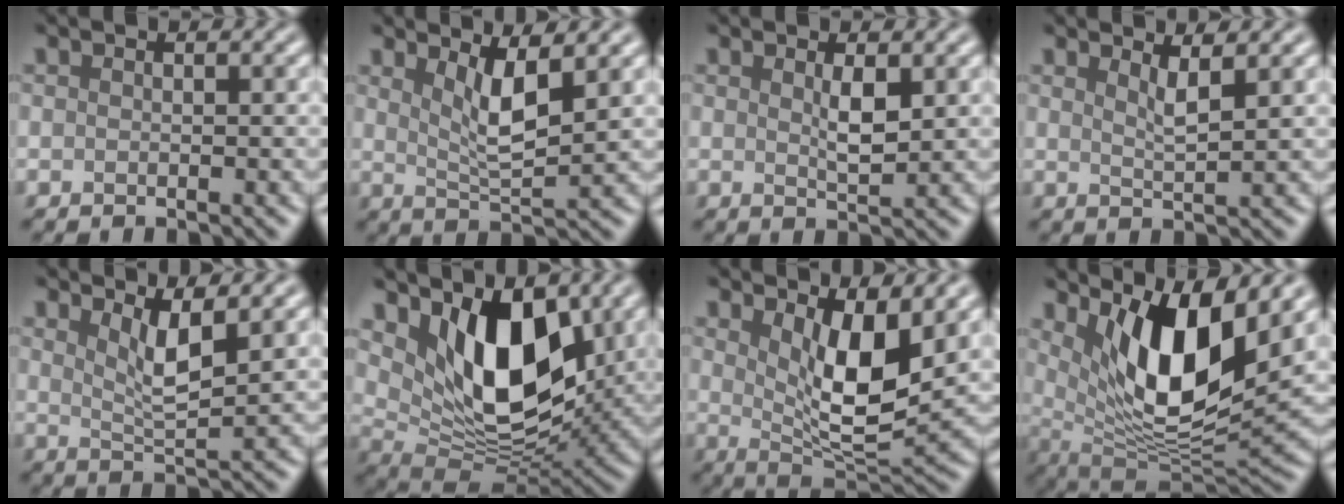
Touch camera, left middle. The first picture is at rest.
{"total": 3.8, "force": [1.8, 0.9, 3.2], "torque": [-0.060, -0.010, 0.036]}
{"total": 1.9, "force": [0.8, 0.4, 1.7], "torque": [-0.033, -0.004, 0.014]}
{"total": 2.1, "force": [1.3, 0.5, 1.6], "torque": [-0.019, -0.003, 0.019]}
{"total": 3.4, "force": [1.8, 0.8, 2.8], "torque": [-0.050, -0.008, 0.035]}
{"total": 8.8, "force": [3.3, 4.7, 6.6], "torque": [-0.115, -0.026, 0.056]}
{"total": 7.1, "force": [2.3, 2.4, 6.2], "torque": [-0.109, -0.021, 0.044]}
{"total": 10.5, "force": [4.1, 3.6, 8.9], "torque": [-0.148, -0.023, 0.082]}